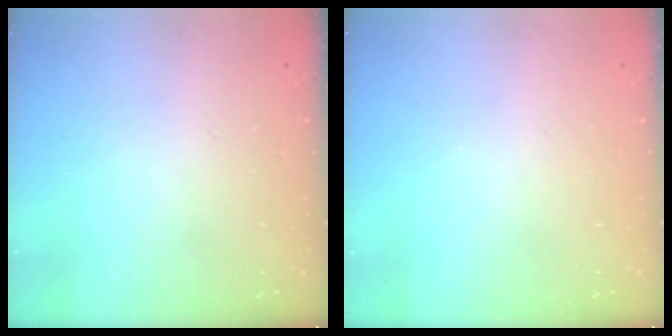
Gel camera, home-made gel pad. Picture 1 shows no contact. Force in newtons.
{"total": 0.0}